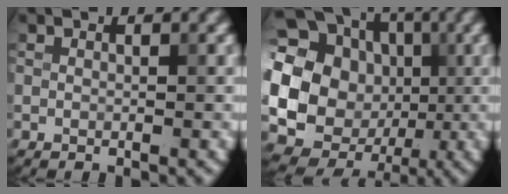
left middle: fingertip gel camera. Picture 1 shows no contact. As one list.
[{"total": 19.9, "force": [1.3, 18.3, 7.7], "torque": [-0.178, 0.006, -0.009]}]